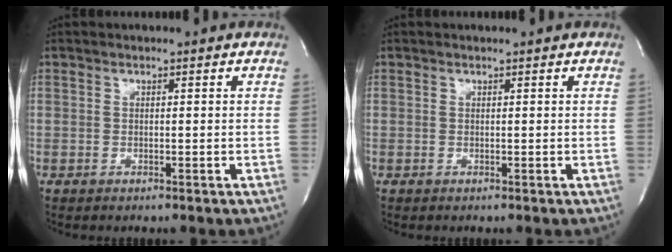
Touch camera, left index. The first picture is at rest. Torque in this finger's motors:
{"motor_torque": [0.00, 0.01, 0.00, 0.00]}